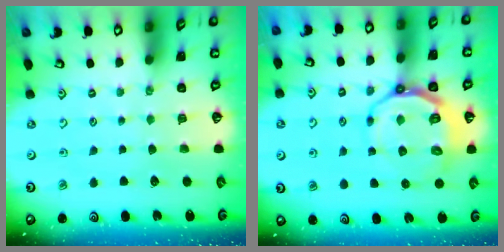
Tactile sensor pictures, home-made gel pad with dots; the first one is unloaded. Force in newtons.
{"total": 10.7, "press": 10.2, "slide": 3.4}